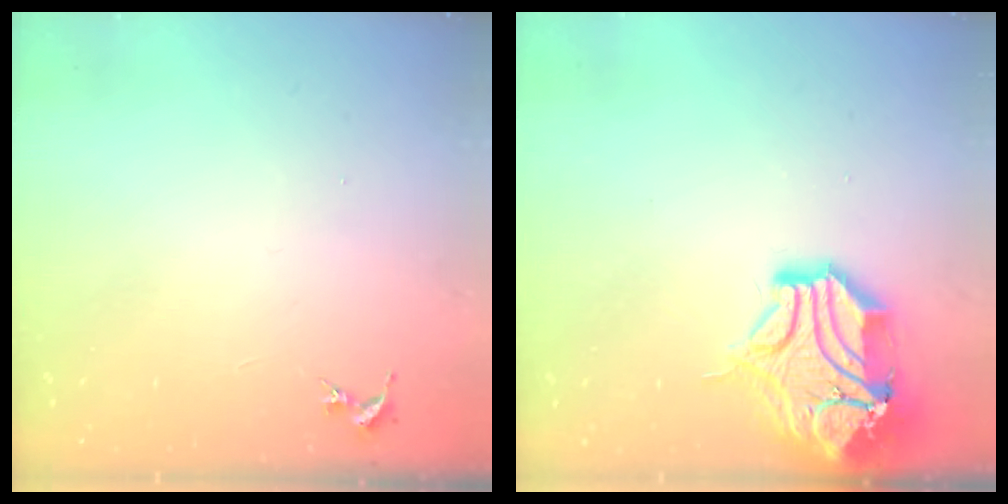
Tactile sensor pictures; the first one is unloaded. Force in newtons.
{"total": 16.8, "press": 16.6, "slide": 2.4}